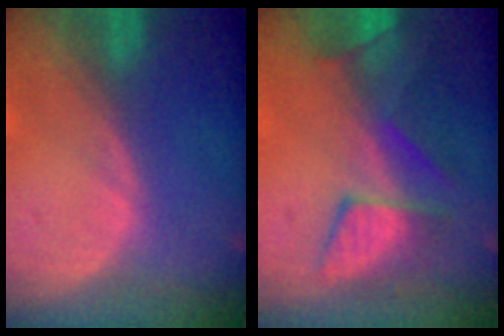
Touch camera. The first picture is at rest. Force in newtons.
{"total": 8.0, "press": 7.7, "slide": 2.2}